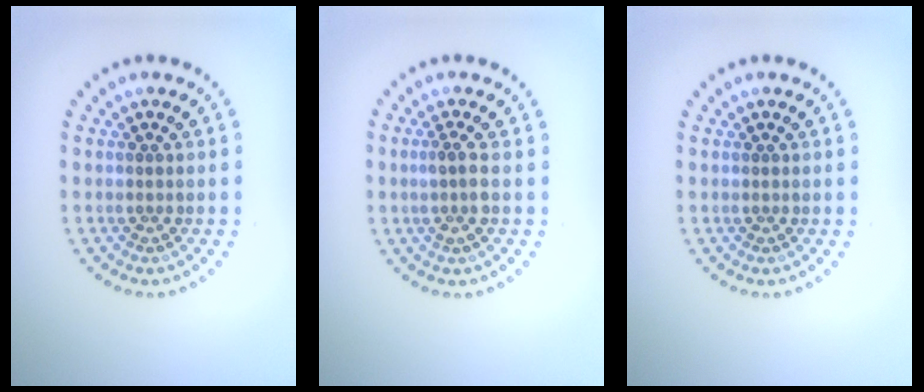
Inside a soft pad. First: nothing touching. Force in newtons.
{"total": 1.4, "press": 1.2, "slide": 0.8}
{"total": 0.0}